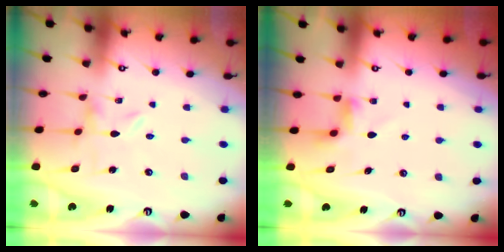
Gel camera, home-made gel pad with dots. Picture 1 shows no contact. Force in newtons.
{"total": 3.2, "press": 3.2, "slide": 0.5}